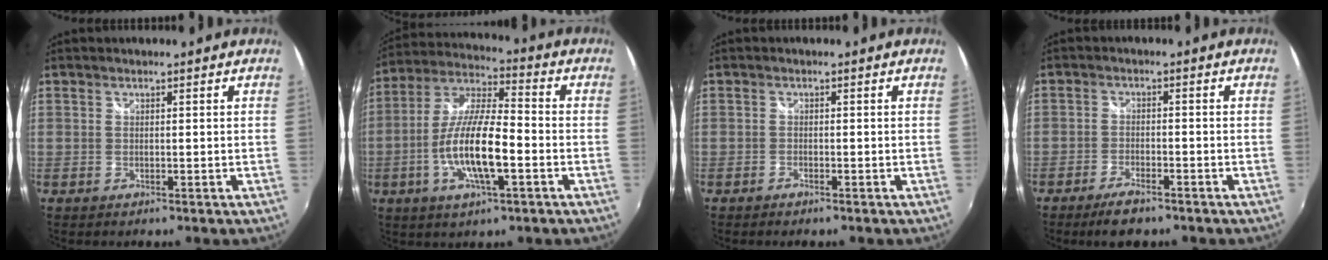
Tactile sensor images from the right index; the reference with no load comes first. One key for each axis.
{"total": 14.7, "fx": -4.2, "fy": 3.9, "fz": 13.5, "tx": -0.270, "ty": -0.004, "tz": -0.083}
{"total": 1.2, "fx": -1.0, "fy": 0.4, "fz": 0.4, "tx": -0.015, "ty": -0.002, "tz": -0.022}
{"total": 5.4, "fx": -4.1, "fy": 1.7, "fz": 3.0, "tx": -0.075, "ty": -0.003, "tz": -0.075}